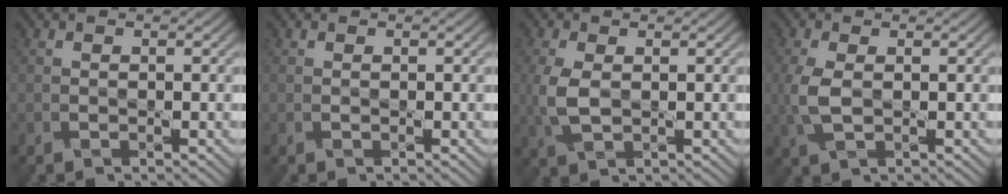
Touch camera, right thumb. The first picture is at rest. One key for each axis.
{"total": 0.0}
{"total": 4.3, "fx": 0.1, "fy": 2.4, "fz": 3.5, "tx": -0.099, "ty": -0.002, "tz": 0.004}
{"total": 3.8, "fx": 0.0, "fy": 1.9, "fz": 3.3, "tx": -0.094, "ty": 0.000, "tz": 0.000}